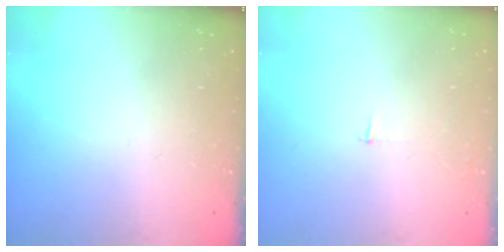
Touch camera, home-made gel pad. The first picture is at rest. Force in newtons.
{"total": 2.3, "press": 2.3, "slide": 0.2}